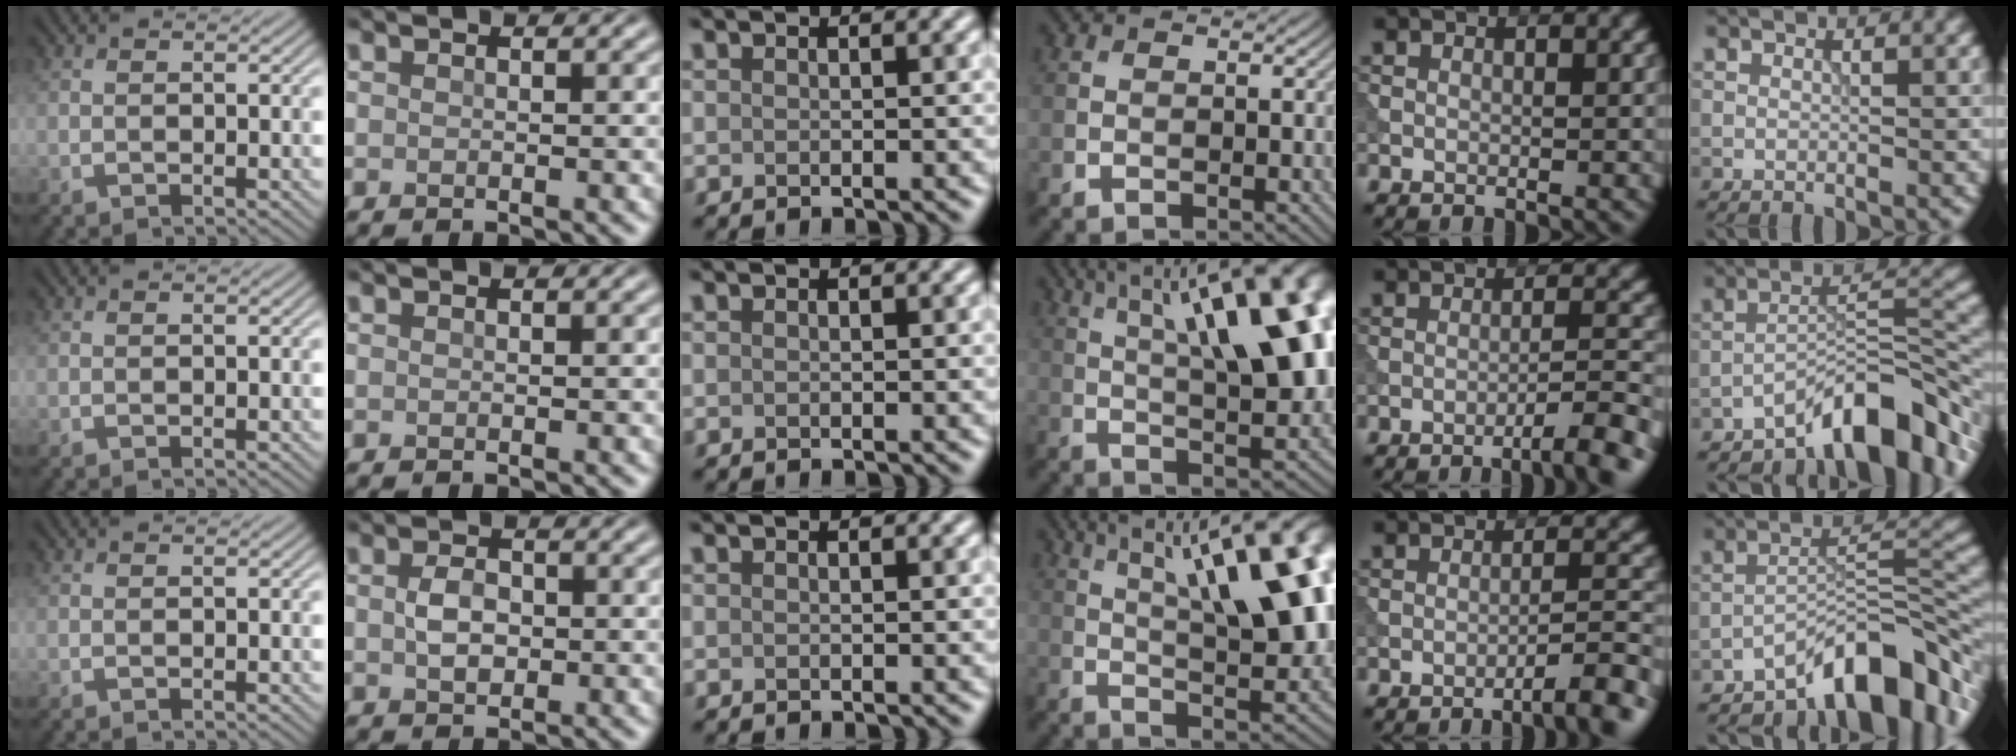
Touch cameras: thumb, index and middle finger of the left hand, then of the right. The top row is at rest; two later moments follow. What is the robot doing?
{"motion": "dispense", "object": "syringe"}